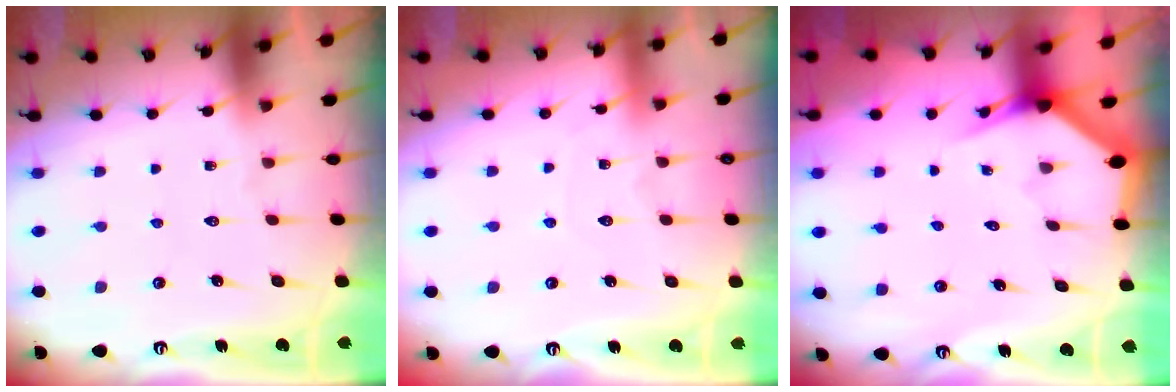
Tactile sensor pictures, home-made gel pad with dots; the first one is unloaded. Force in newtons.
{"total": 4.9, "press": 4.8, "slide": 0.6}
{"total": 2.7, "press": 2.7, "slide": 0.1}